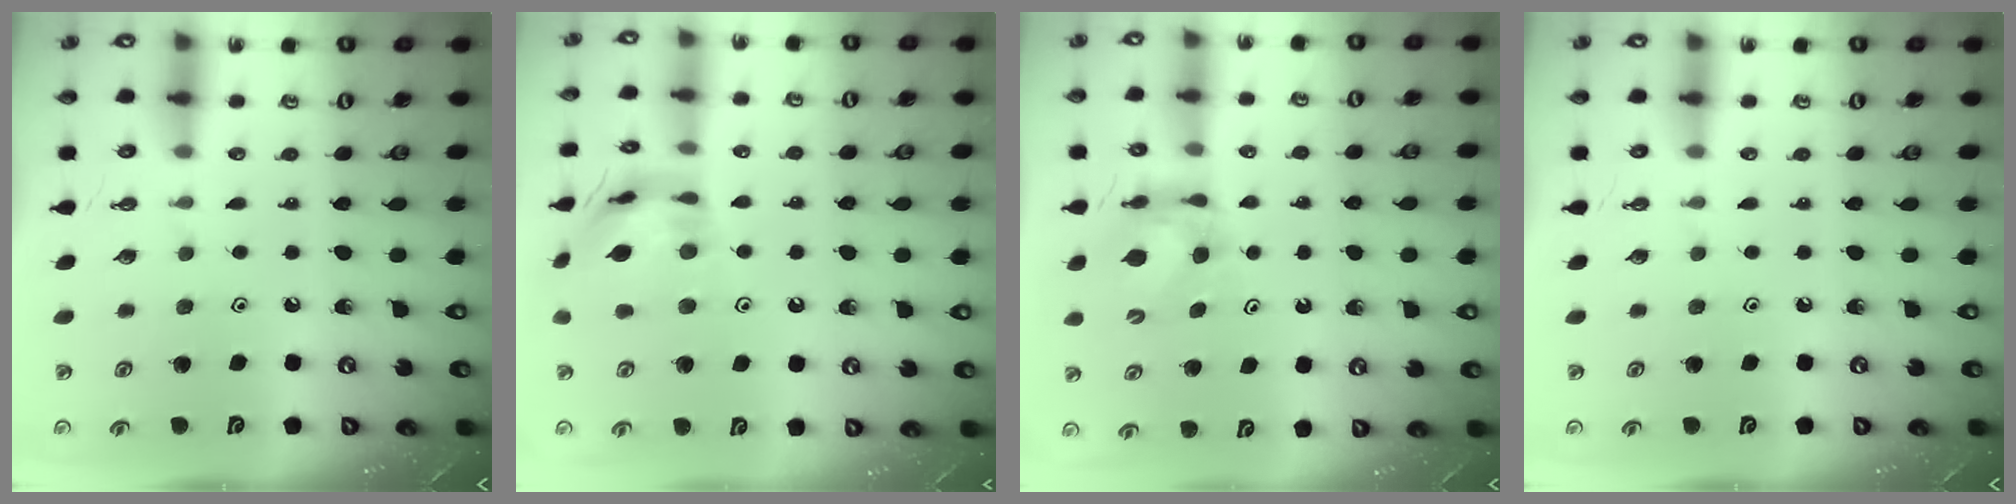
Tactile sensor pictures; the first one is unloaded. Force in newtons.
{"total": 14.5, "press": 14.4, "slide": 1.6}
{"total": 5.9, "press": 5.9, "slide": 0.6}
{"total": 0.0}